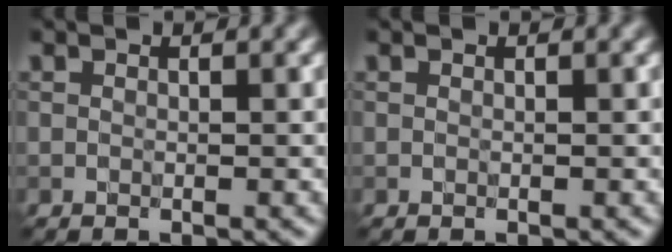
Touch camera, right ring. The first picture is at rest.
{"total": 0.0}